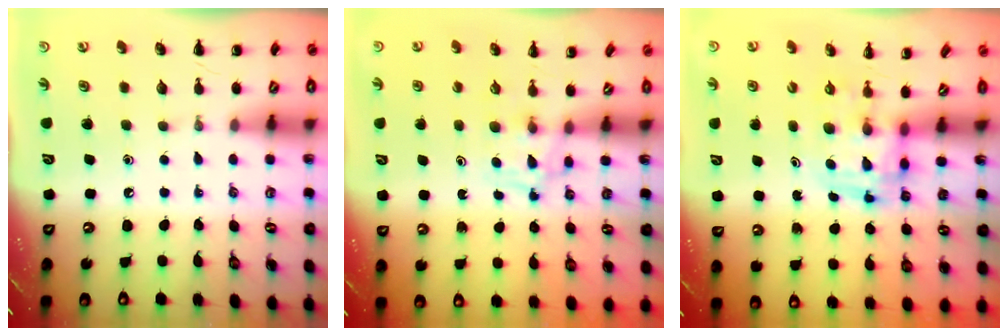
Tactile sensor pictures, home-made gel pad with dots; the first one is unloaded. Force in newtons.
{"total": 3.2, "press": 2.9, "slide": 1.2}
{"total": 3.5, "press": 3.5, "slide": 0.6}